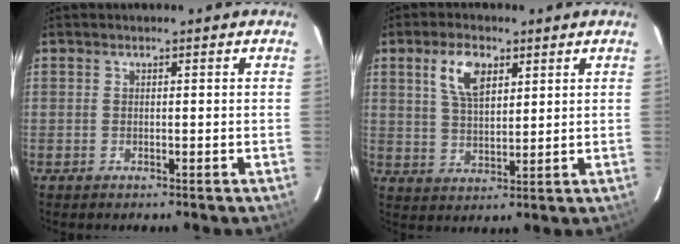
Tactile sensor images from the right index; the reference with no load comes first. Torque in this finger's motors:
{"motor_torque": [0.52, 0.45, 0.31, 0.07]}